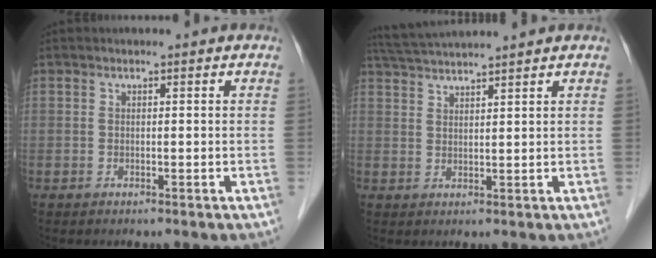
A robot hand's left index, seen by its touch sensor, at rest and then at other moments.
{"total": 7.8, "force": [7.2, -1.1, 2.7], "torque": [-0.054, 0.030, 0.122]}